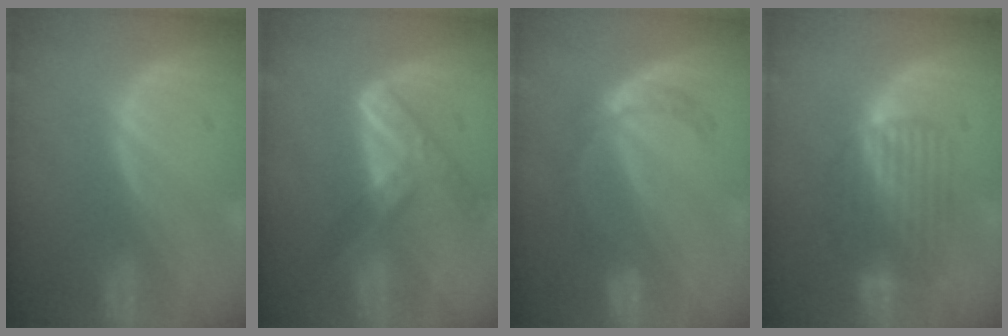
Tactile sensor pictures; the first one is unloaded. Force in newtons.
{"total": 7.2, "press": 6.0, "slide": 3.8}
{"total": 5.4, "press": 4.7, "slide": 2.5}
{"total": 6.5, "press": 6.4, "slide": 1.0}